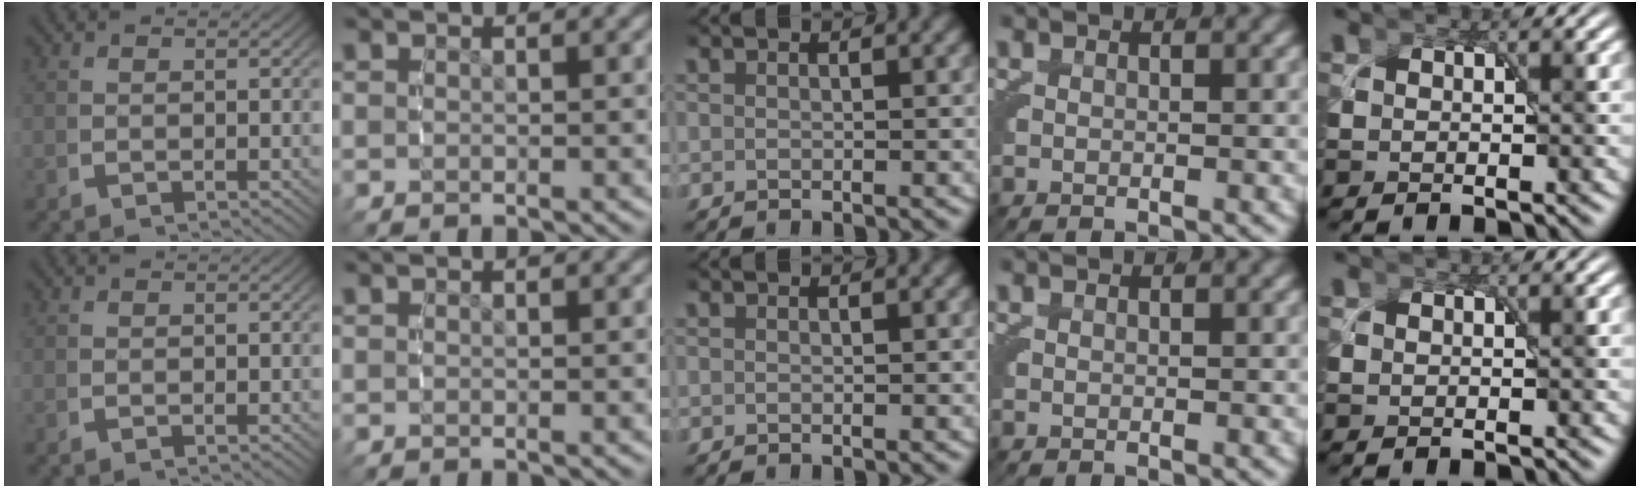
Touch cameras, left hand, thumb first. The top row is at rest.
{}